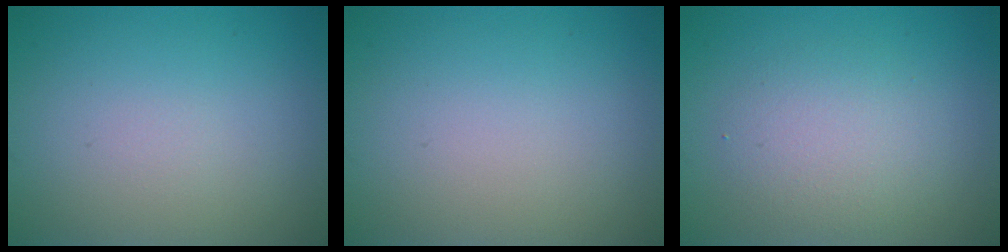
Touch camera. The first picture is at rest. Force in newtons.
{"total": 0.0}
{"total": 3.2, "press": 3.2, "slide": 0.1}